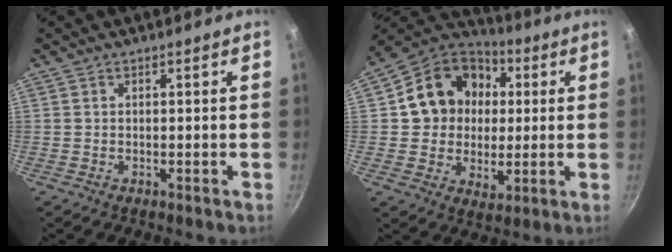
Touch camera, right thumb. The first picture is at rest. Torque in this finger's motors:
{"motor_torque": [-1.00, 1.33, 0.53, -0.51, 0.11]}